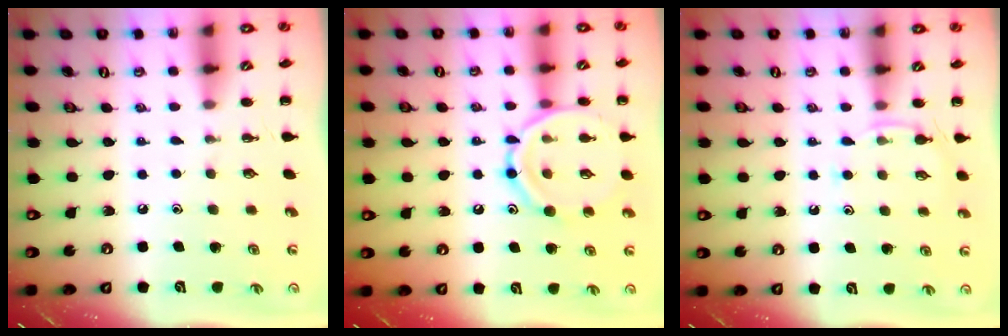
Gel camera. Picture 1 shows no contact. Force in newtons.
{"total": 13.9, "press": 13.8, "slide": 1.2}
{"total": 5.9, "press": 5.7, "slide": 1.8}